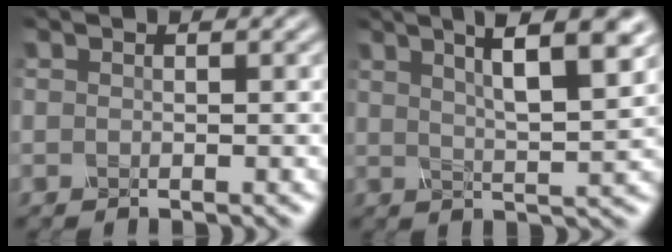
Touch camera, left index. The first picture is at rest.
{"total": 8.8, "force": [4.3, 2.2, 7.3], "torque": [-0.086, 0.029, 0.049]}